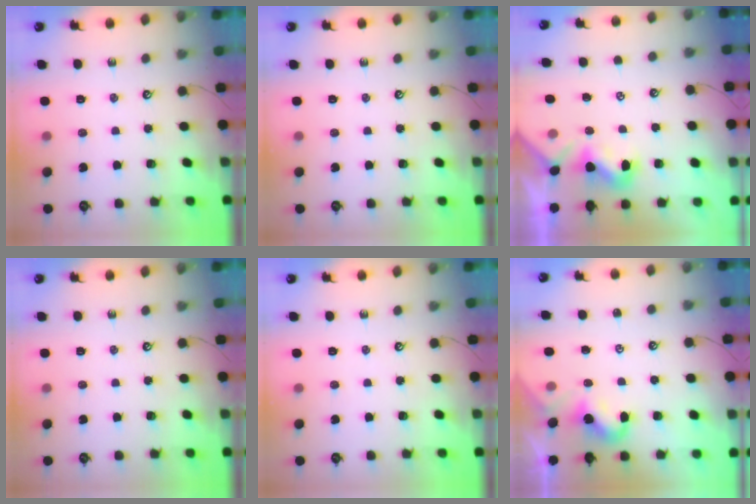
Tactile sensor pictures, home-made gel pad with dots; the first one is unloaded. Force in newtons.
{"total": 0.0}
{"total": 1.1, "press": 1.0, "slide": 0.5}
{"total": 0.0}
{"total": 0.0}
{"total": 0.5, "press": 0.4, "slide": 0.3}